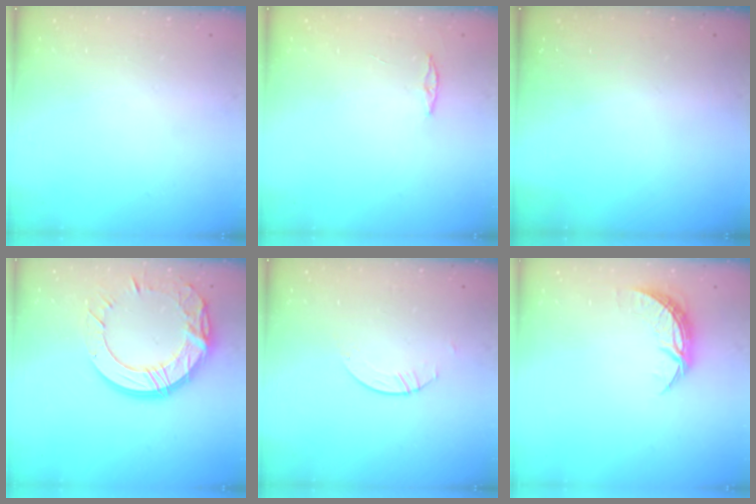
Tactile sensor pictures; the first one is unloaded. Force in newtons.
{"total": 3.0, "press": 2.9, "slide": 0.3}
{"total": 0.0}
{"total": 18.4, "press": 18.3, "slide": 1.1}
{"total": 1.1, "press": 1.1, "slide": 0.1}
{"total": 6.7, "press": 6.7, "slide": 0.4}